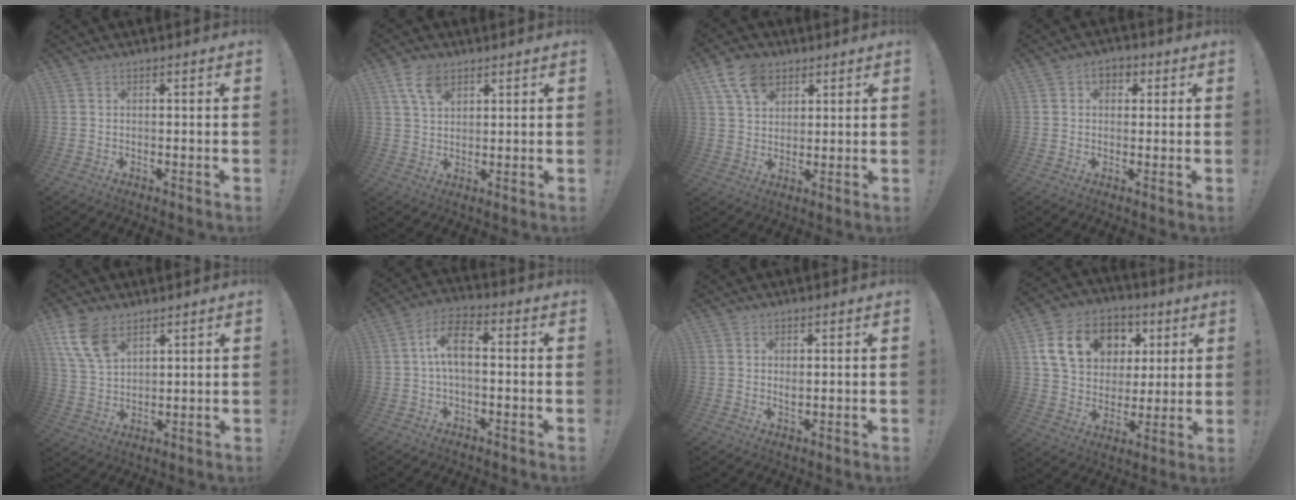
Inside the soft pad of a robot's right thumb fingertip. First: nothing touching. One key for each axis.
{"total": 7.3, "fx": 4.2, "fy": 4.1, "fz": 4.2, "tx": -0.081, "ty": -0.008, "tz": 0.081}
{"total": 10.3, "fx": 5.7, "fy": 7.2, "fz": 4.8, "tx": -0.077, "ty": -0.020, "tz": 0.110}
{"total": 4.0, "fx": 1.0, "fy": 3.3, "fz": 2.0, "tx": -0.020, "ty": 0.001, "tz": 0.016}
{"total": 10.7, "fx": 6.3, "fy": 6.2, "fz": 6.0, "tx": -0.120, "ty": -0.023, "tz": 0.124}
{"total": 8.4, "fx": 0.4, "fy": 3.9, "fz": 7.5, "tx": -0.154, "ty": 0.015, "tz": 0.012}
{"total": 1.1, "fx": 0.6, "fy": 0.4, "fz": 0.9, "tx": -0.003, "ty": -0.007, "tz": 0.007}
{"total": 17.7, "fx": 7.0, "fy": 13.5, "fz": 8.9, "tx": -0.138, "ty": -0.016, "tz": 0.143}